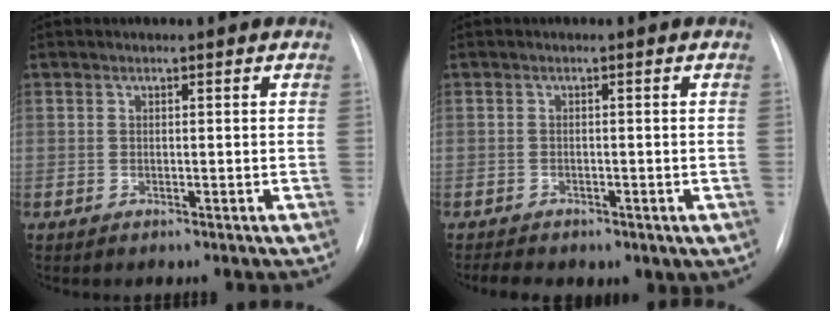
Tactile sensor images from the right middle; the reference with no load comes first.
{"total": 5.2, "force": [-3.2, 2.9, 2.9], "torque": [-0.052, -0.001, -0.034]}